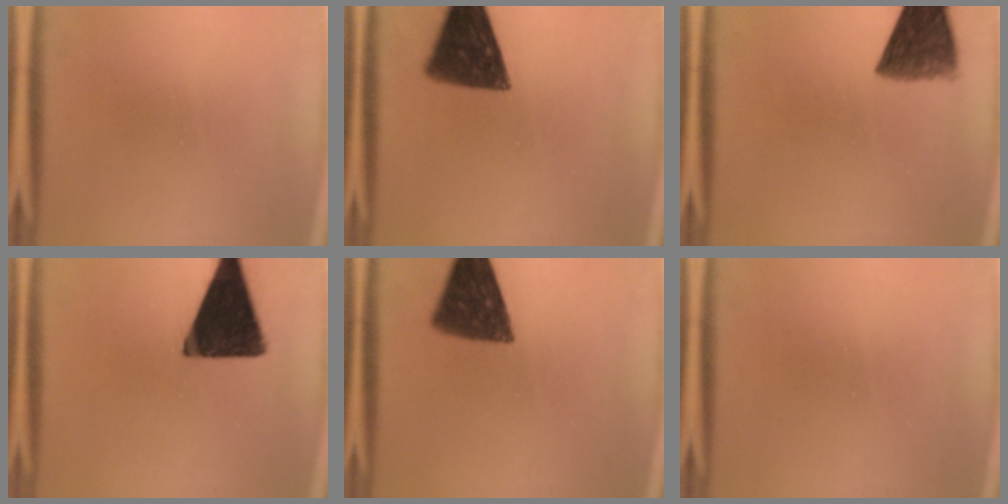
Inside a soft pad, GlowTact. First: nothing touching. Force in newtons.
{"total": 12.4}
{"total": 9.1}
{"total": 17.4}
{"total": 11.3}
{"total": 0.0}